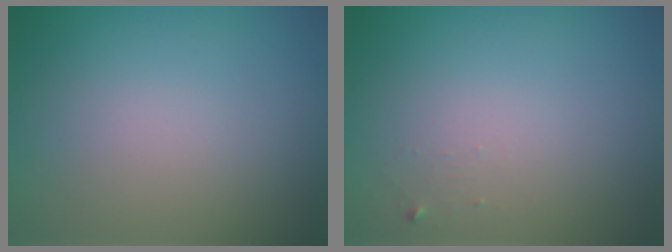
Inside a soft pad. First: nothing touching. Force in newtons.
{"total": 0.6, "press": 0.6, "slide": 0.1}